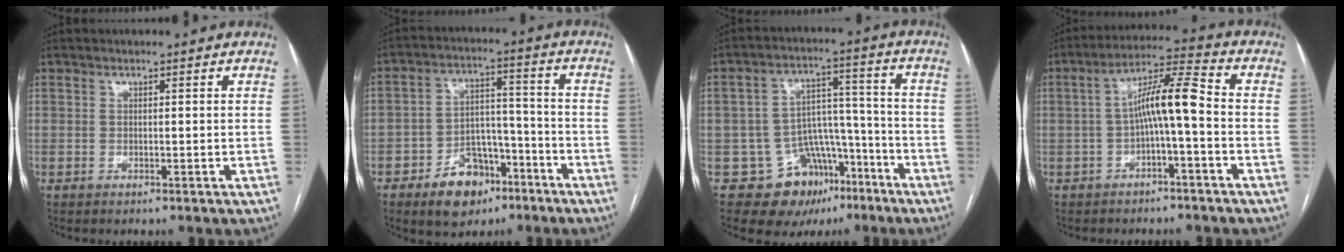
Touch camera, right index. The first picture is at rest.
{"total": 10.3, "force": [-6.1, 6.3, 5.4], "torque": [-0.078, 0.023, -0.095]}
{"total": 11.5, "force": [-6.8, 8.5, 3.7], "torque": [-0.036, 0.060, -0.093]}
{"total": 8.0, "force": [-1.1, 0.8, 7.9], "torque": [-0.136, 0.031, -0.022]}